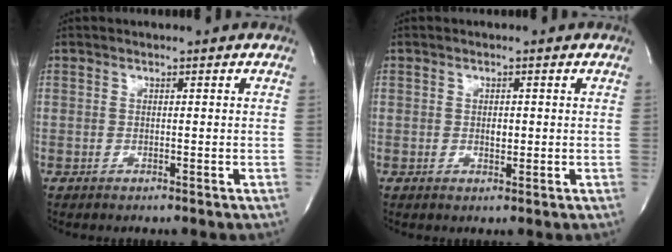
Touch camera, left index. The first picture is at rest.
{"total": 1.5, "force": [0.1, 0.9, 1.2], "torque": [-0.020, -0.001, 0.002]}